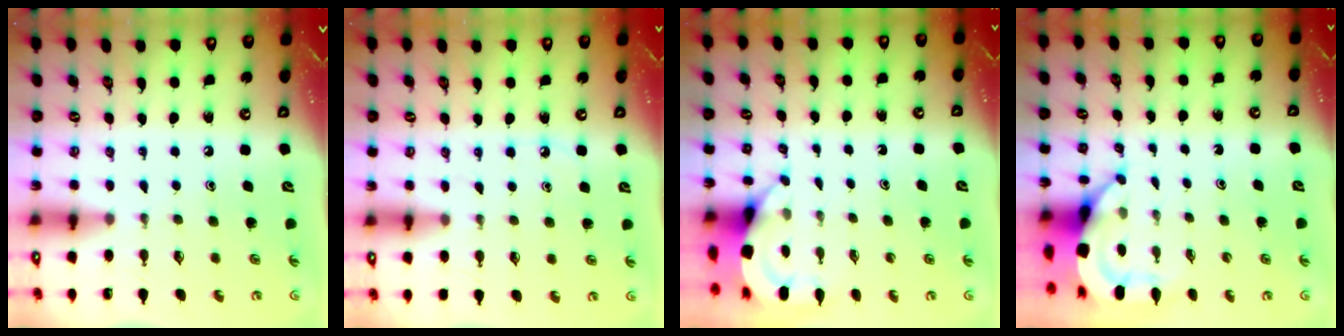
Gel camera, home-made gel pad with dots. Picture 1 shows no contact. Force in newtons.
{"total": 4.4, "press": 4.4, "slide": 0.6}
{"total": 3.8, "press": 3.8, "slide": 0.3}
{"total": 5.3, "press": 5.2, "slide": 0.5}